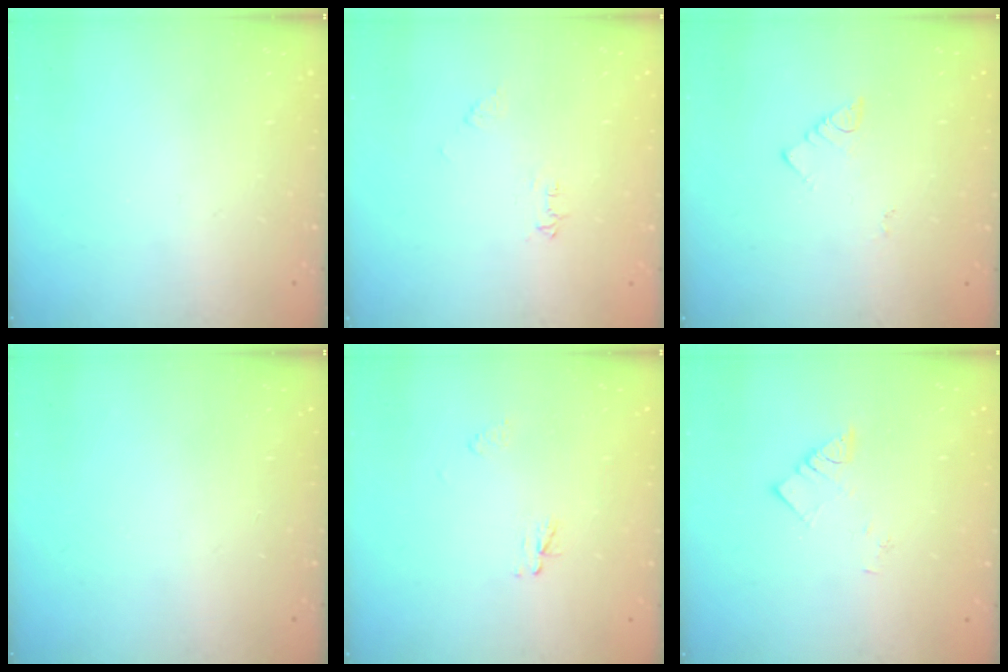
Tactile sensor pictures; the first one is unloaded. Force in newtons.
{"total": 5.3, "press": 5.3, "slide": 0.6}
{"total": 2.7, "press": 2.7, "slide": 0.6}
{"total": 0.0}
{"total": 2.3, "press": 2.2, "slide": 0.2}
{"total": 3.7, "press": 3.7, "slide": 0.1}